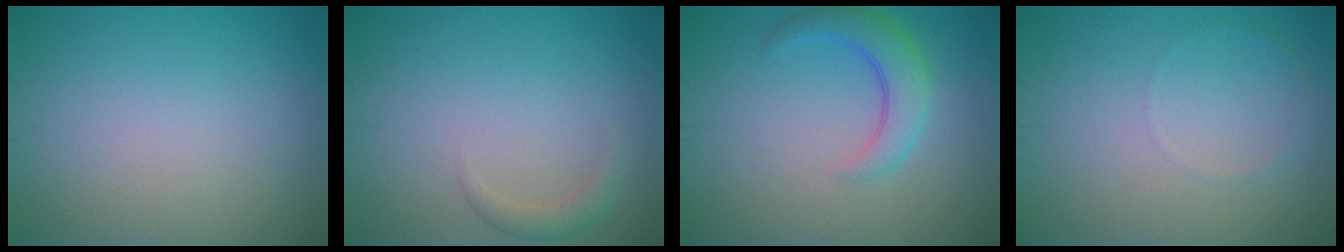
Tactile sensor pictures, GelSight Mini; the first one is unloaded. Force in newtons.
{"total": 1.5, "press": 1.5, "slide": 0.2}
{"total": 3.7, "press": 3.7, "slide": 0.2}
{"total": 0.6, "press": 0.6, "slide": 0.1}